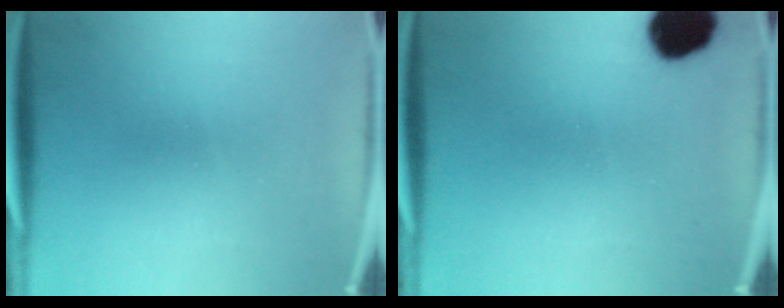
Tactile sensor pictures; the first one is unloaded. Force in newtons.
{"total": 11.4}